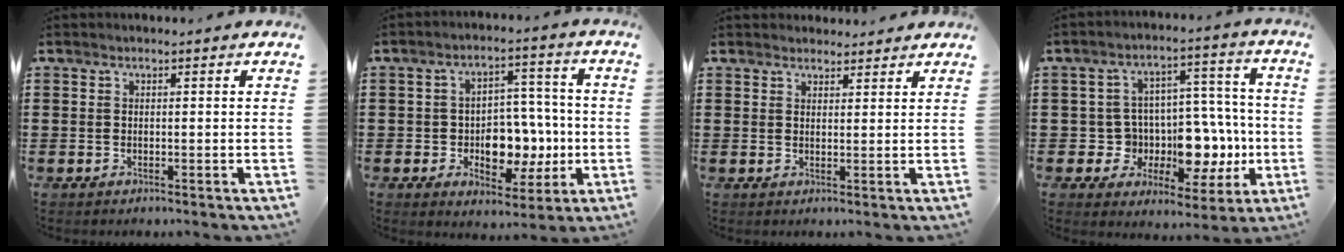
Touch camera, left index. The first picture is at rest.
{"total": 8.2, "force": [-1.2, 6.1, 5.2], "torque": [-0.080, 0.013, -0.020]}
{"total": 2.2, "force": [2.1, 0.6, -0.1], "torque": [-0.003, 0.001, 0.041]}
{"total": 10.3, "force": [-1.1, 8.5, 5.7], "torque": [-0.089, -0.001, -0.005]}